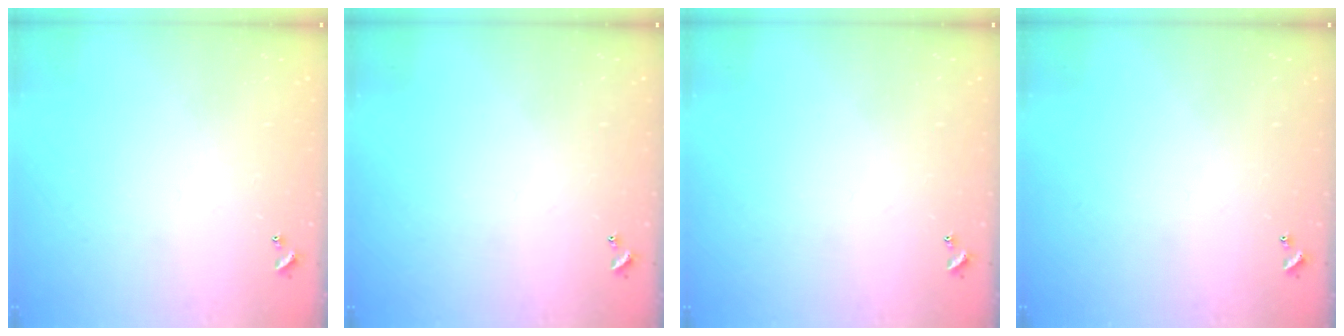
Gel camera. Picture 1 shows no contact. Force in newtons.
{"total": 0.0}
{"total": 0.0}
{"total": 0.0}